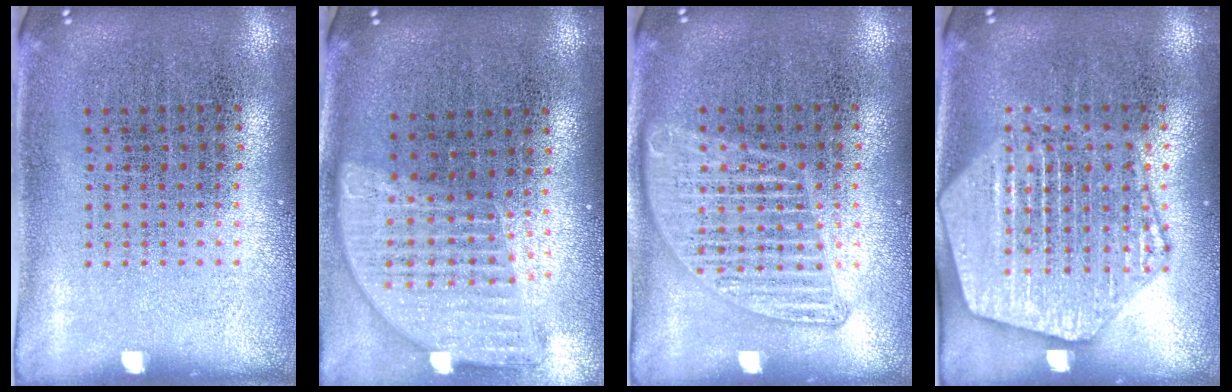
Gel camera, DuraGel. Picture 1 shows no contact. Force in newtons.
{"total": 1.6, "press": 1.4, "slide": 0.8}
{"total": 1.3, "press": 1.3, "slide": 0.2}
{"total": 2.9, "press": 2.8, "slide": 0.4}